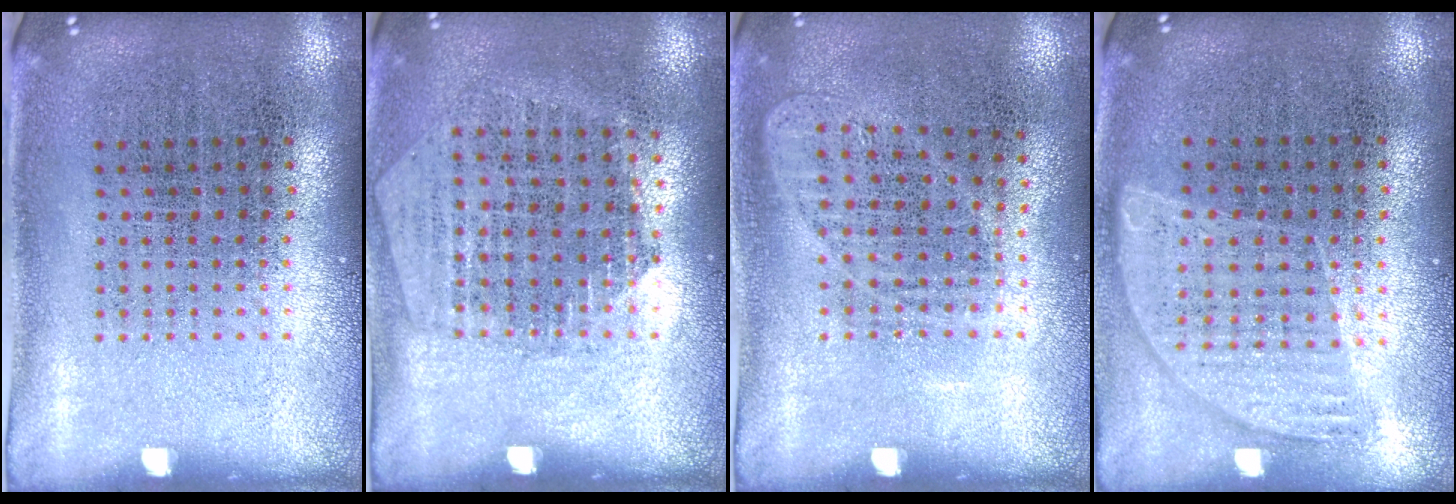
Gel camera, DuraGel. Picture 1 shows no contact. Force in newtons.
{"total": 1.2, "press": 1.1, "slide": 0.5}
{"total": 1.0, "press": 0.9, "slide": 0.3}
{"total": 0.9, "press": 0.8, "slide": 0.3}